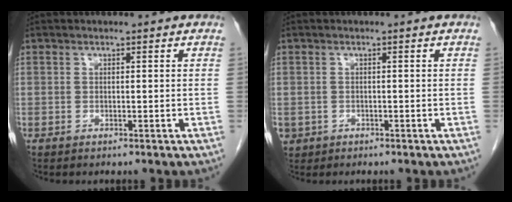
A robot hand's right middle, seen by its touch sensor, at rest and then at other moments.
{"total": 1.8, "force": [-0.7, 1.6, 0.4], "torque": [-0.006, 0.001, -0.006]}